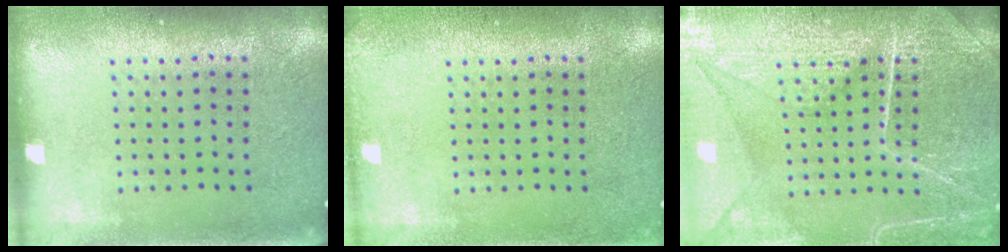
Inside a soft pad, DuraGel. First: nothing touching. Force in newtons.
{"total": 1.2, "press": 1.2, "slide": 0.1}
{"total": 7.1, "press": 7.1, "slide": 1.0}